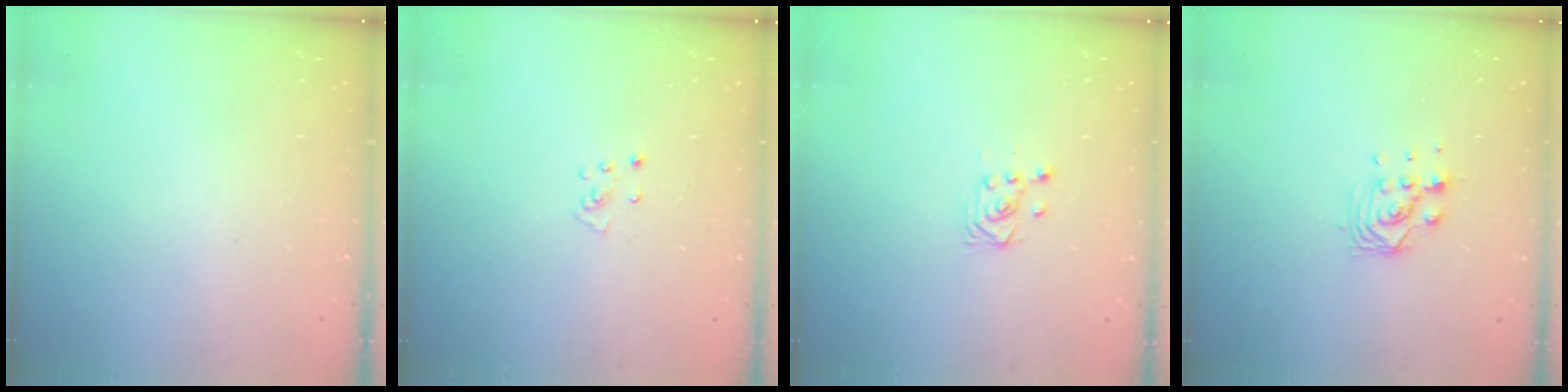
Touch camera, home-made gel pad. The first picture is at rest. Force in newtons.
{"total": 3.5, "press": 3.5, "slide": 0.3}
{"total": 3.6, "press": 3.5, "slide": 1.2}
{"total": 6.1, "press": 6.1, "slide": 0.9}